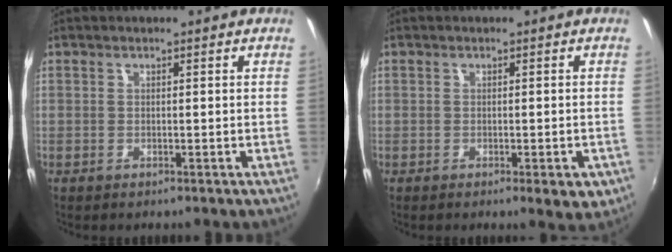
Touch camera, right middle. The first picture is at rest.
{"total": 3.4, "force": [-1.5, 1.3, 2.8], "torque": [-0.041, -0.009, -0.017]}